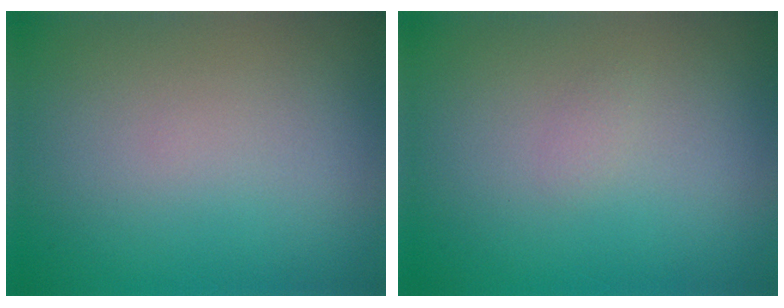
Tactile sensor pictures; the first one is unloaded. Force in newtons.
{"total": 0.5, "press": 0.5, "slide": 0.1}